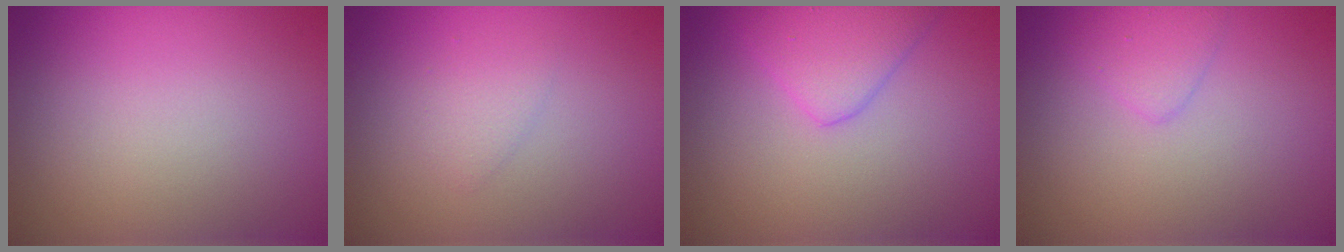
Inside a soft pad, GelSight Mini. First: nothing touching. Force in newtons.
{"total": 1.3, "press": 1.3, "slide": 0.1}
{"total": 3.6, "press": 3.6, "slide": 0.1}
{"total": 1.7, "press": 1.6, "slide": 0.1}